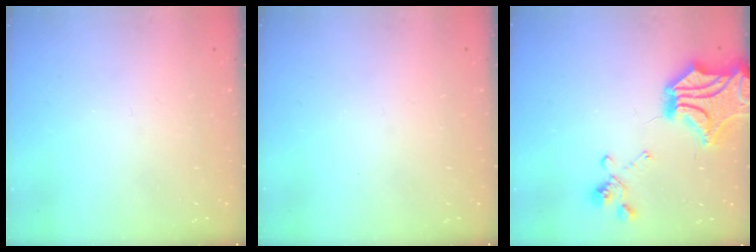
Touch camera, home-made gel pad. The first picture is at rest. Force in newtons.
{"total": 0.0}
{"total": 7.9, "press": 7.2, "slide": 3.2}